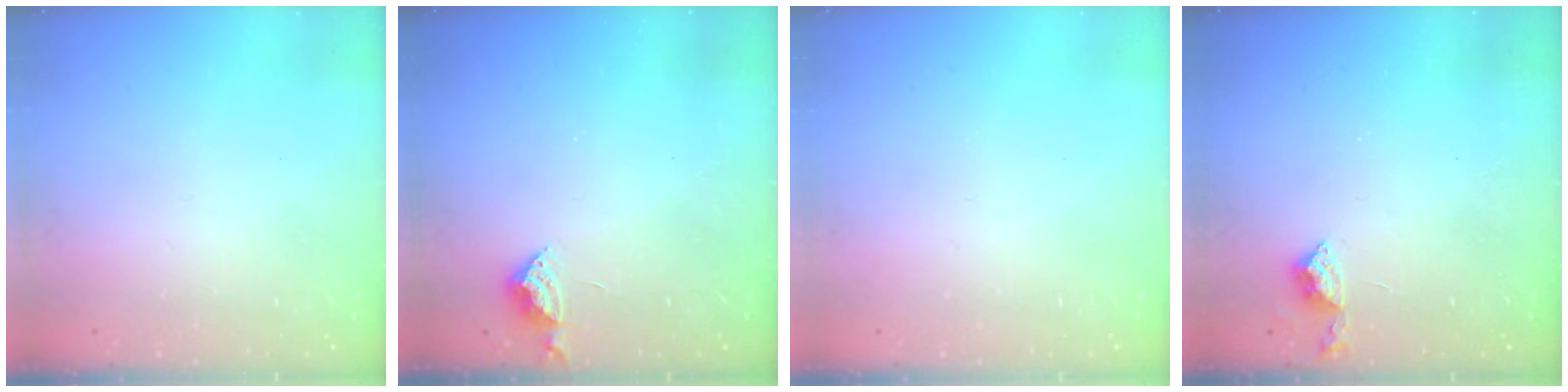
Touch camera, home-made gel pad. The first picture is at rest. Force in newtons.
{"total": 4.0, "press": 4.0, "slide": 0.7}
{"total": 0.0}
{"total": 6.1, "press": 6.0, "slide": 0.8}